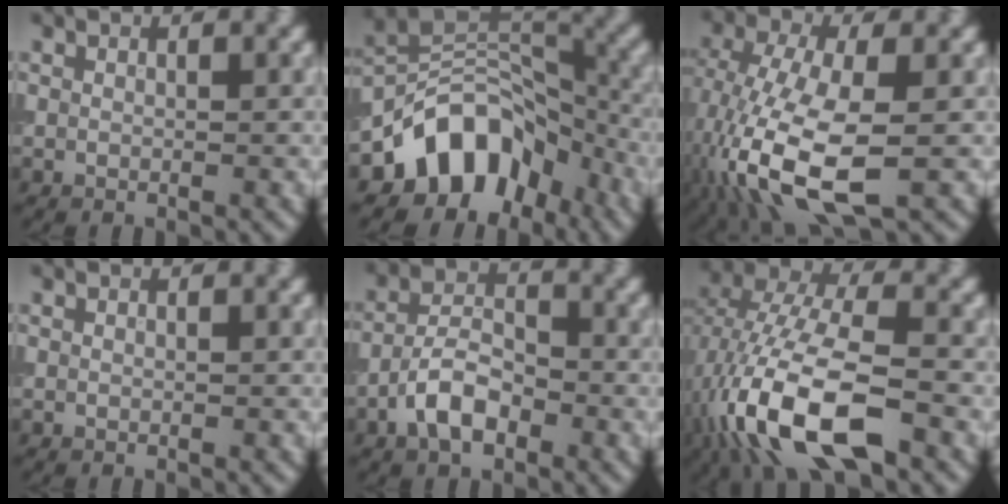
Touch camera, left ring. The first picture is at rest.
{"total": 9.7, "force": [-5.7, 6.3, 4.7], "torque": [-0.051, 0.010, -0.104]}
{"total": 10.7, "force": [-3.1, 4.9, 8.9], "torque": [-0.210, -0.015, -0.056]}
{"total": 0.0}
{"total": 4.5, "force": [-2.5, 2.3, 2.9], "torque": [-0.054, 0.009, -0.048]}
{"total": 12.4, "force": [-4.9, 5.6, 9.9], "torque": [-0.215, -0.006, -0.089]}